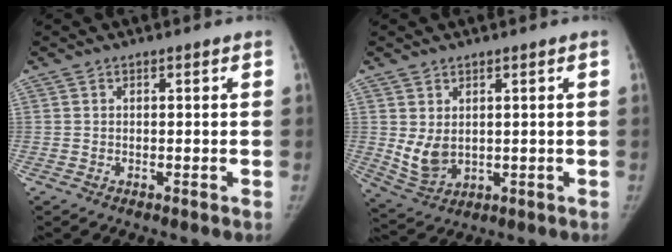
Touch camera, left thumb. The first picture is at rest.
{"total": 5.8, "force": [0.9, 3.9, 4.2], "torque": [-0.070, -0.015, 0.034]}